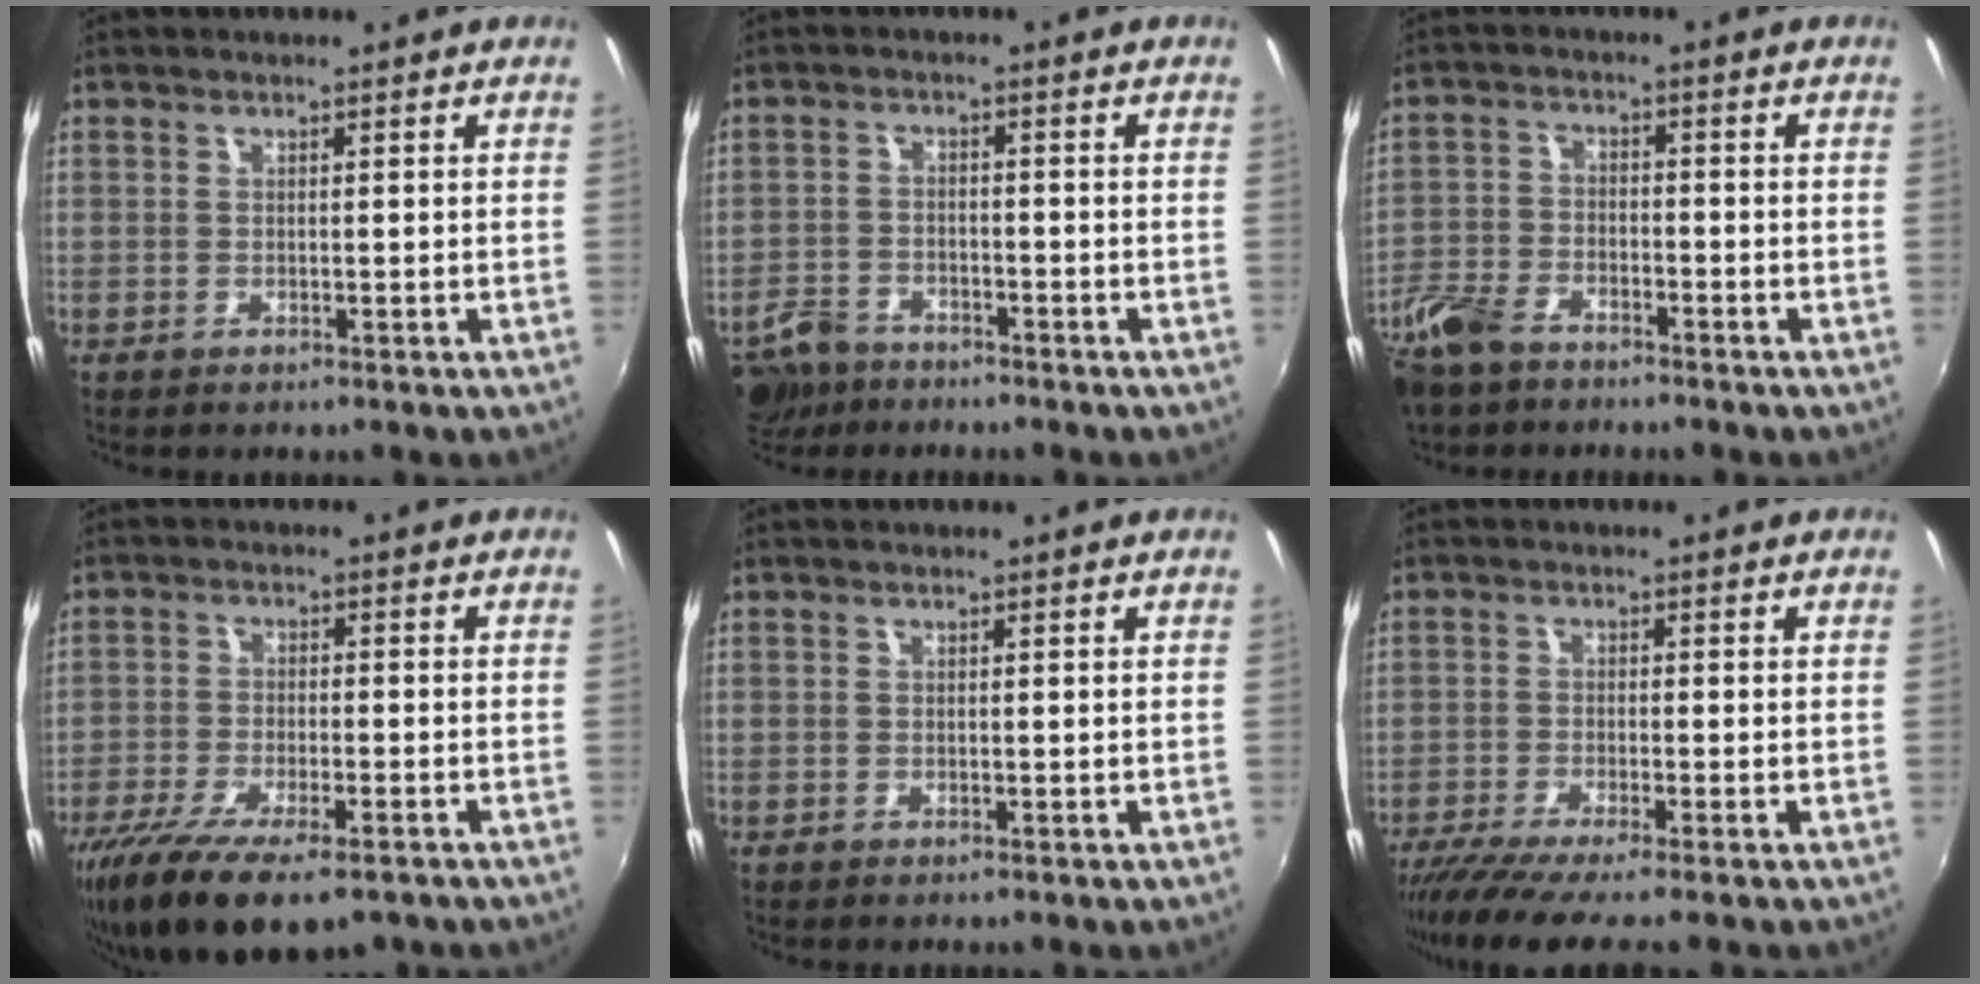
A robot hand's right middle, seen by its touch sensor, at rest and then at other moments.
{"total": 7.2, "force": [-5.5, 3.8, 2.5], "torque": [-0.076, 0.002, -0.097]}
{"total": 9.1, "force": [-6.6, 4.5, 4.2], "torque": [-0.111, -0.005, -0.135]}
{"total": 15.9, "force": [-11.2, 5.2, 10.1], "torque": [-0.210, -0.055, -0.185]}
{"total": 0.0}
{"total": 7.2, "force": [-5.9, -0.4, 4.1], "torque": [-0.098, -0.034, -0.104]}